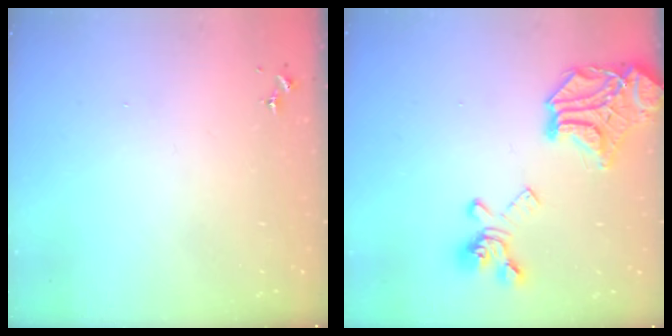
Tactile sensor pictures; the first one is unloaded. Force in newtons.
{"total": 22.5, "press": 22.3, "slide": 2.7}